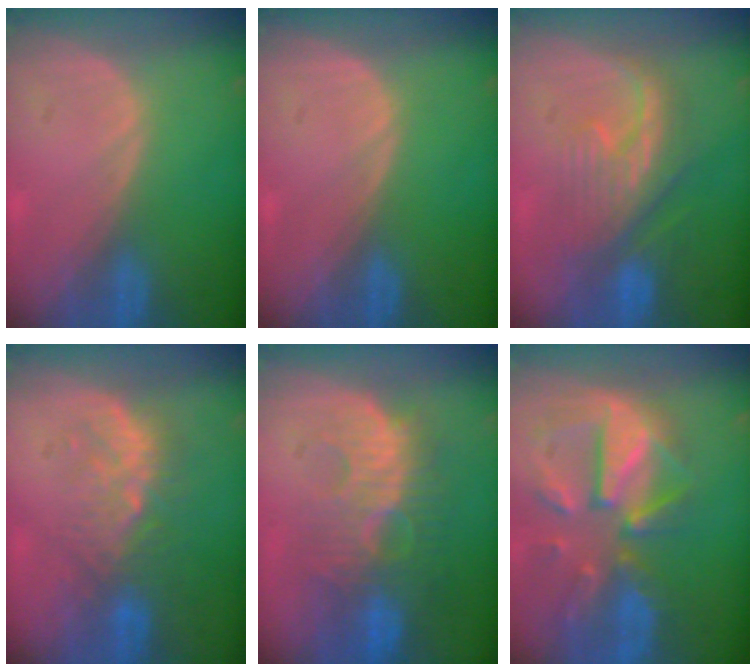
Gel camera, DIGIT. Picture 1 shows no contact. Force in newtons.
{"total": 0.0}
{"total": 8.0, "press": 7.9, "slide": 1.1}
{"total": 6.7, "press": 6.5, "slide": 1.7}
{"total": 10.6, "press": 9.9, "slide": 3.8}
{"total": 12.0, "press": 10.4, "slide": 5.9}